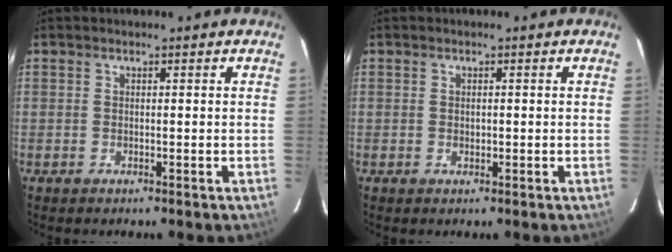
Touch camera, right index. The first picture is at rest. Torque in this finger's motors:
{"motor_torque": [-0.24, 0.03, -0.02, -0.01]}